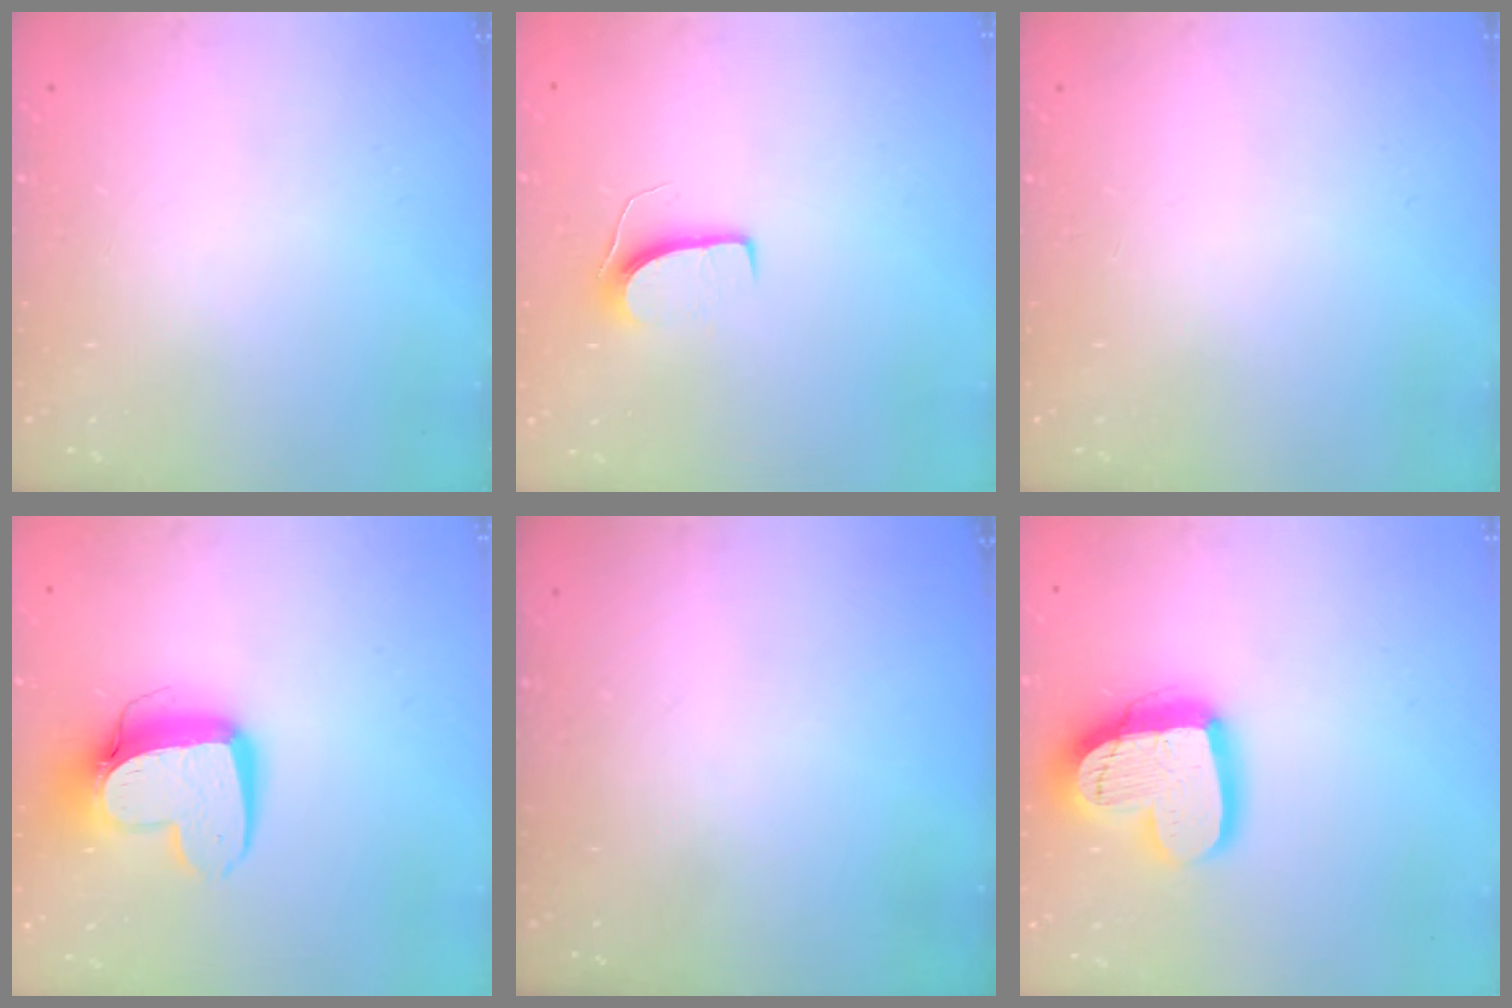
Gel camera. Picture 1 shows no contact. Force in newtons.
{"total": 6.5, "press": 6.5, "slide": 0.4}
{"total": 0.0}
{"total": 13.0, "press": 12.9, "slide": 1.4}
{"total": 0.0}
{"total": 18.4, "press": 18.3, "slide": 1.6}